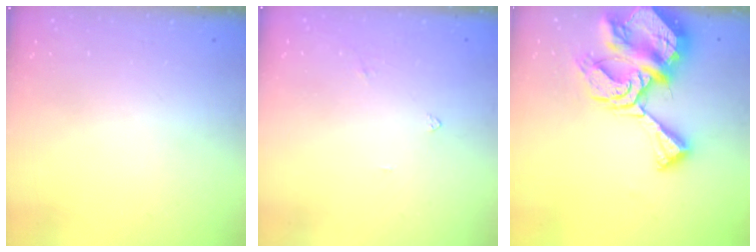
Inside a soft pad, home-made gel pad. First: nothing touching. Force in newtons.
{"total": 1.9, "press": 1.8, "slide": 0.4}
{"total": 16.2, "press": 16.1, "slide": 1.7}